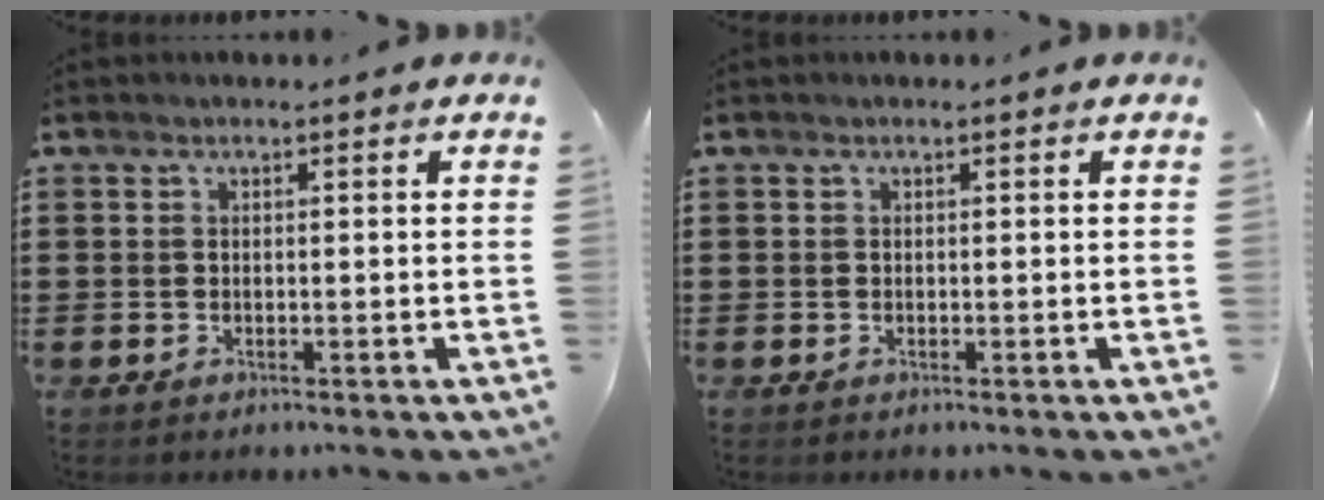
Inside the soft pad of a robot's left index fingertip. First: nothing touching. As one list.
[{"total": 0.0}]